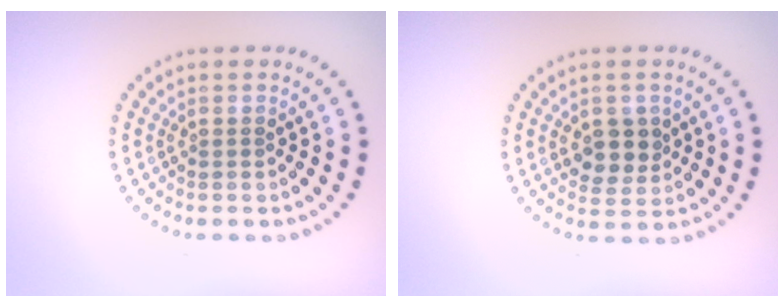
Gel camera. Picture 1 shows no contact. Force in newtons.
{"total": 2.8, "press": 2.6, "slide": 0.8}